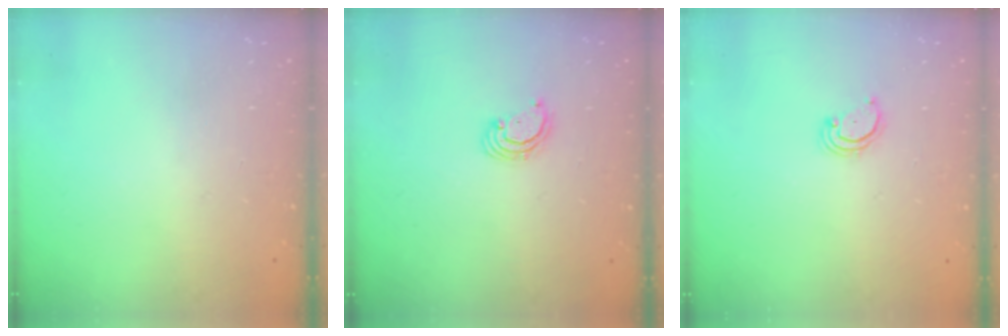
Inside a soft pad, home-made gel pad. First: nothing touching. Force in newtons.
{"total": 3.3, "press": 3.3, "slide": 0.3}
{"total": 2.8, "press": 2.8, "slide": 0.3}